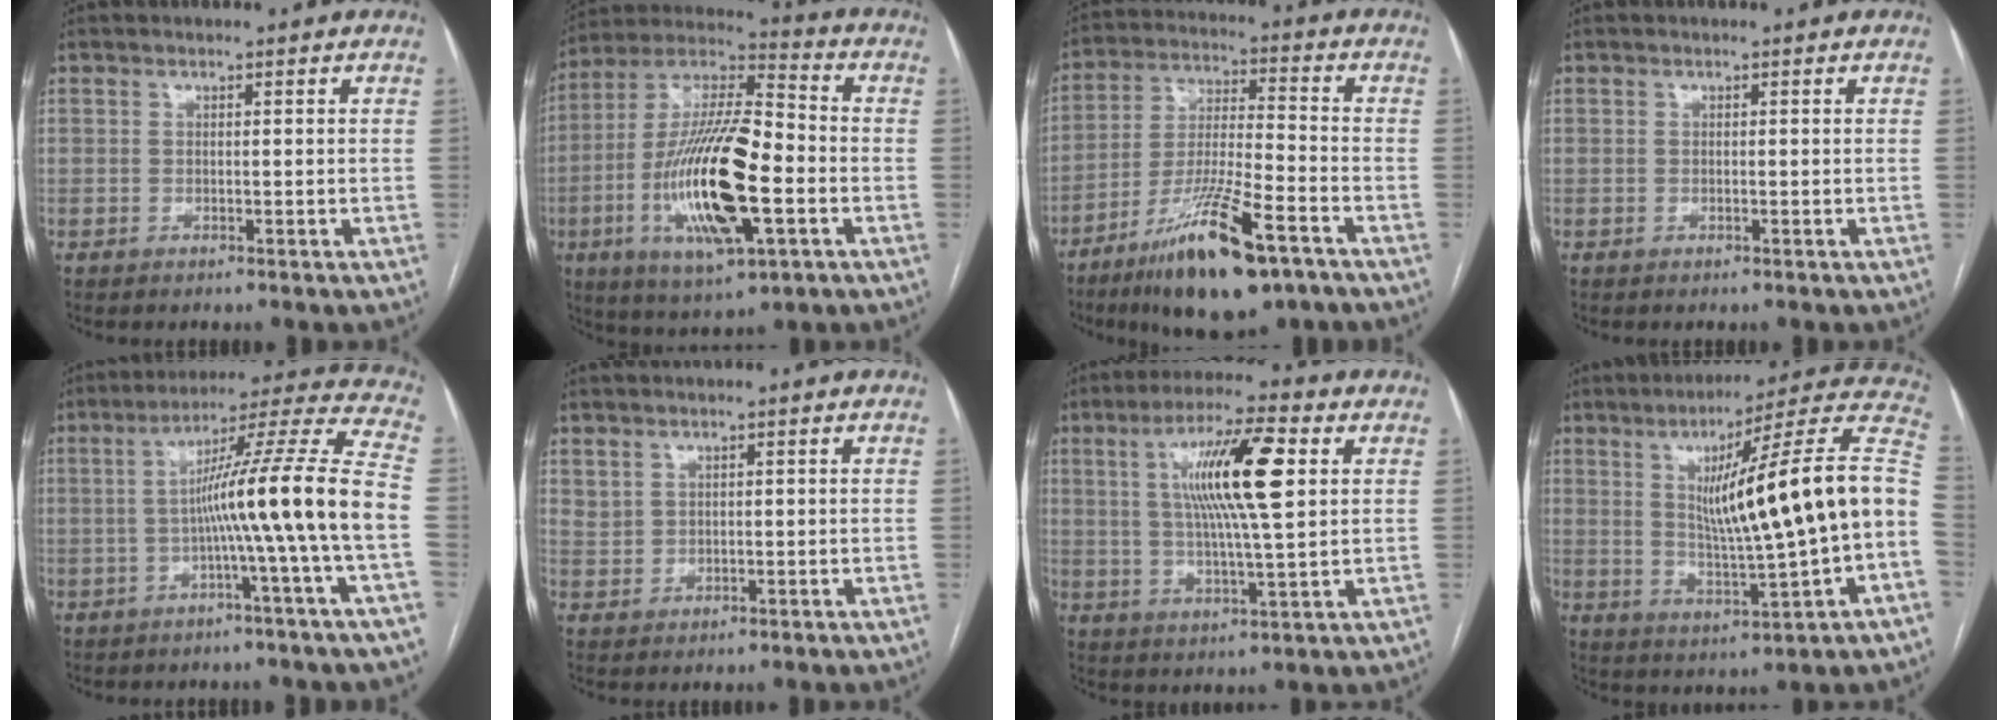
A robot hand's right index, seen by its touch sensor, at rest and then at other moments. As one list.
[{"total": 21.0, "force": [-5.0, 5.0, 19.7], "torque": [-0.400, -0.007, -0.086]}, {"total": 16.5, "force": [-9.9, 2.6, 12.9], "torque": [-0.244, -0.029, -0.172]}, {"total": 0.0}, {"total": 15.8, "force": [-2.8, -2.6, 15.4], "torque": [-0.228, 0.013, -0.054]}, {"total": 2.1, "force": [1.4, 1.4, 0.6], "torque": [-0.007, 0.004, 0.031]}, {"total": 13.3, "force": [3.4, 1.2, 12.8], "torque": [-0.233, 0.009, 0.058]}, {"total": 21.5, "force": [0.9, 0.4, 21.5], "torque": [-0.284, 0.026, 0.012]}]